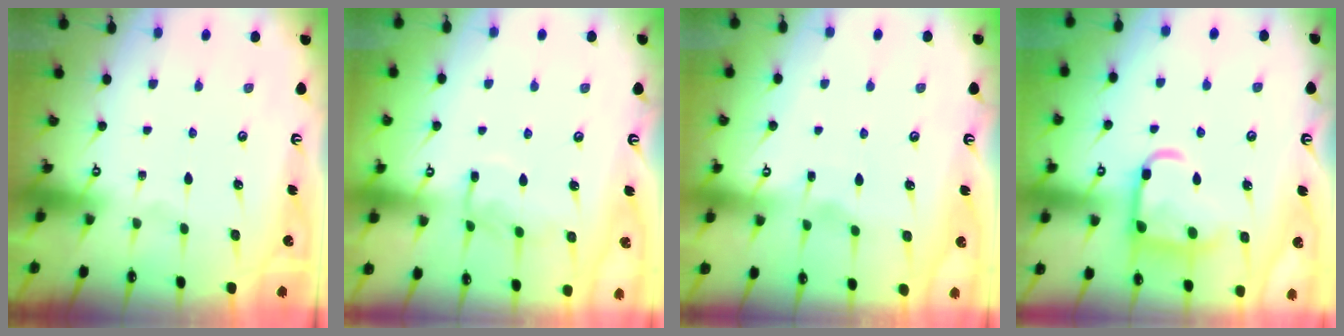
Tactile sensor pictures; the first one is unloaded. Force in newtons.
{"total": 7.6, "press": 7.6, "slide": 0.6}
{"total": 2.8, "press": 2.8, "slide": 0.4}
{"total": 14.1, "press": 14.1, "slide": 1.3}